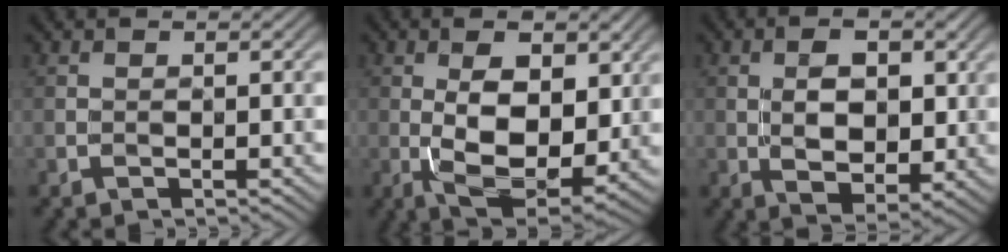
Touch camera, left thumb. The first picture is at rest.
{"total": 9.1, "force": [1.3, 4.5, 7.8], "torque": [-0.138, -0.009, 0.025]}
{"total": 5.5, "force": [1.3, 3.1, 4.4], "torque": [-0.076, -0.007, 0.024]}